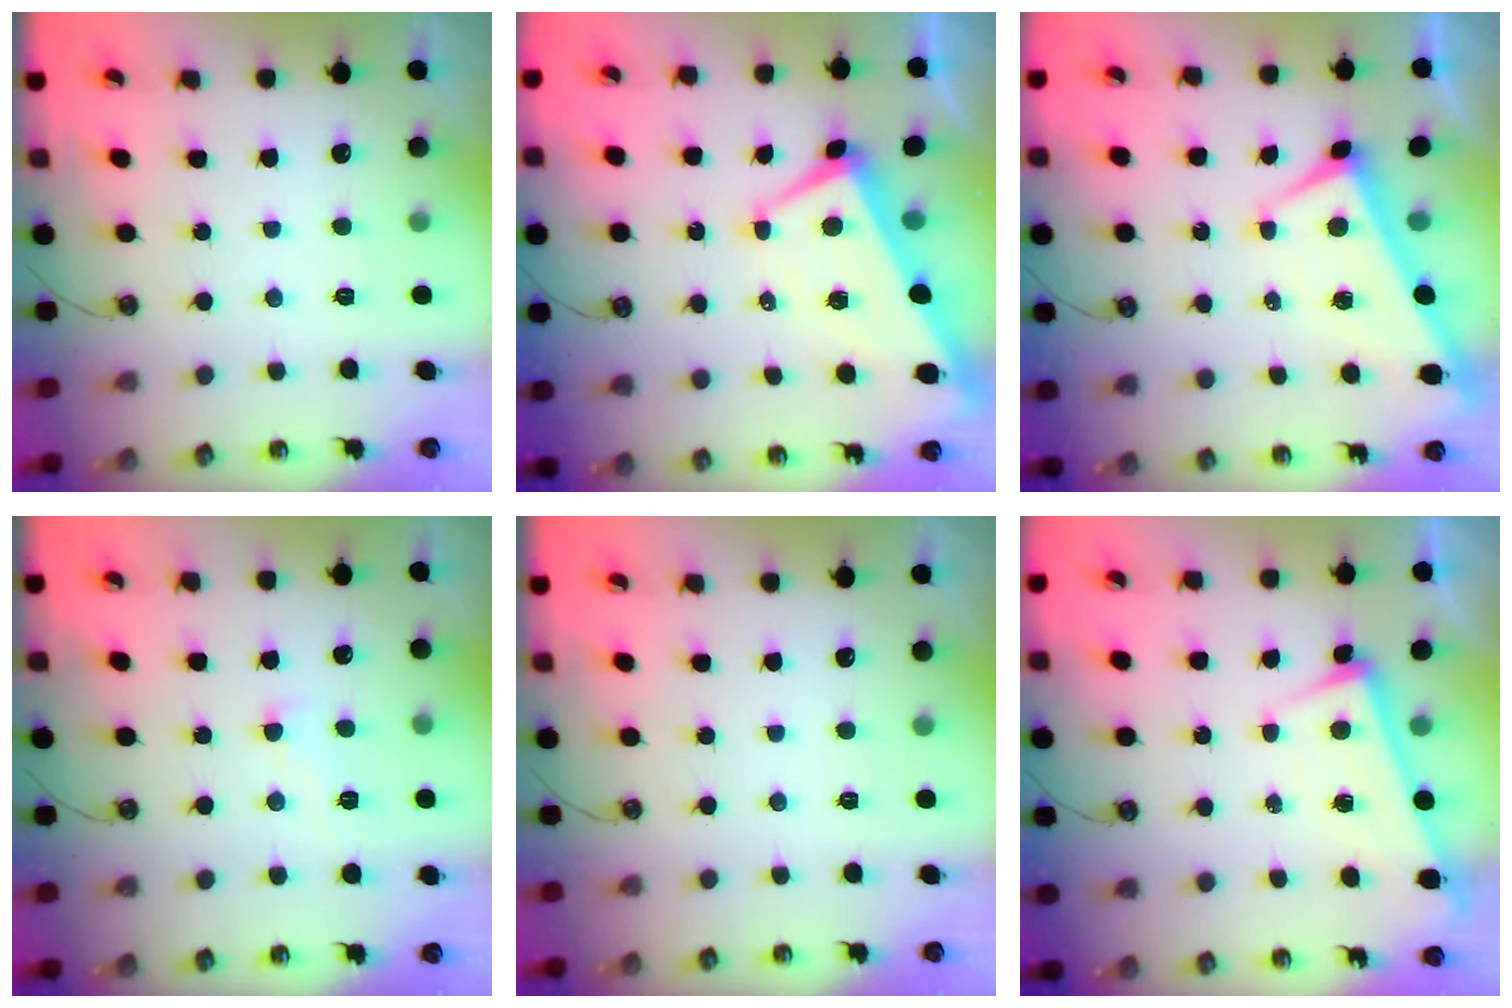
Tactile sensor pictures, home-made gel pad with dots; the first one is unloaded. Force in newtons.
{"total": 2.1, "press": 1.9, "slide": 0.9}
{"total": 2.3, "press": 2.2, "slide": 0.5}
{"total": 3.7, "press": 3.7, "slide": 0.3}
{"total": 0.0}
{"total": 0.8, "press": 0.7, "slide": 0.5}